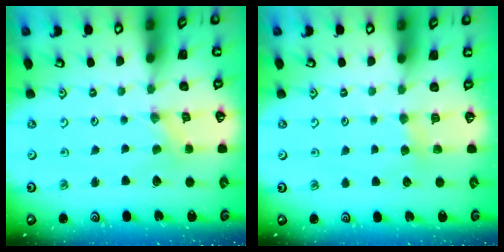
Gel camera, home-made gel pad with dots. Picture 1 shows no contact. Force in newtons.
{"total": 3.2, "press": 3.1, "slide": 0.5}